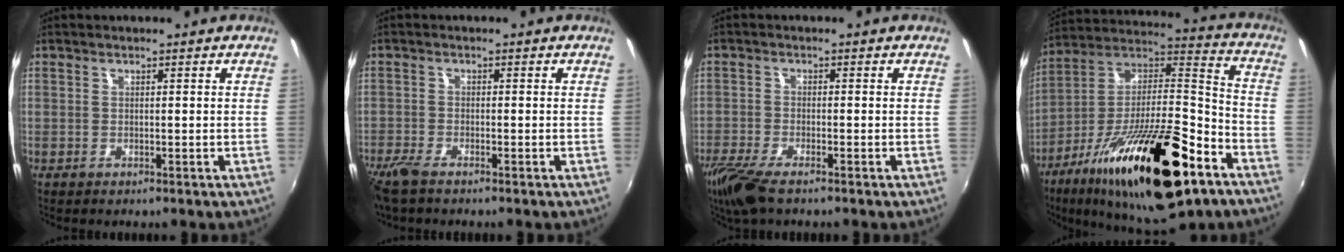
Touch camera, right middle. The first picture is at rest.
{"total": 4.5, "force": [-3.6, 1.1, 2.5], "torque": [-0.070, -0.015, -0.074]}
{"total": 7.7, "force": [-5.7, 1.9, 4.8], "torque": [-0.126, -0.030, -0.112]}
{"total": 29.8, "force": [-15.7, 9.4, 23.5], "torque": [-0.396, -0.015, -0.255]}